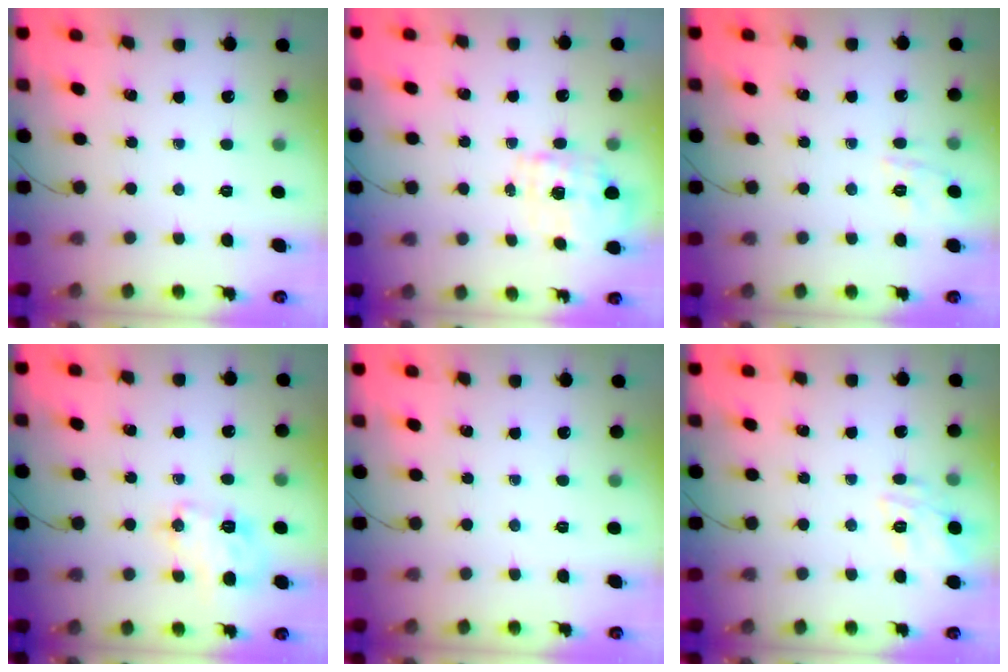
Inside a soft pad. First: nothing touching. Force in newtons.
{"total": 1.8, "press": 1.7, "slide": 0.6}
{"total": 1.9, "press": 0.9, "slide": 1.6}
{"total": 8.7, "press": 8.7, "slide": 1.0}
{"total": 0.0}
{"total": 12.6, "press": 12.6, "slide": 0.6}